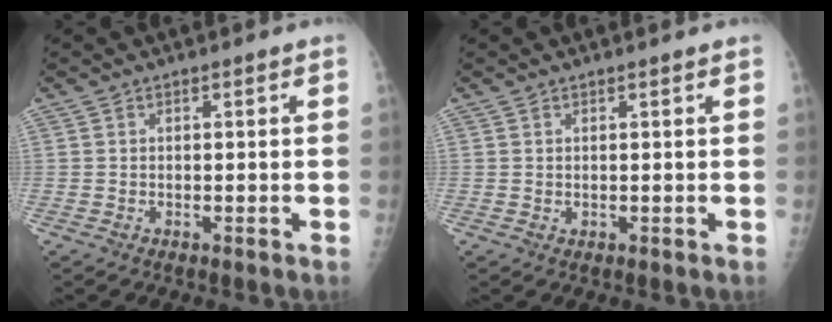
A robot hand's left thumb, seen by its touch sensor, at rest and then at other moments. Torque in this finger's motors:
{"motor_torque": [-0.12, -0.13, 0.04, 0.00, 0.00]}